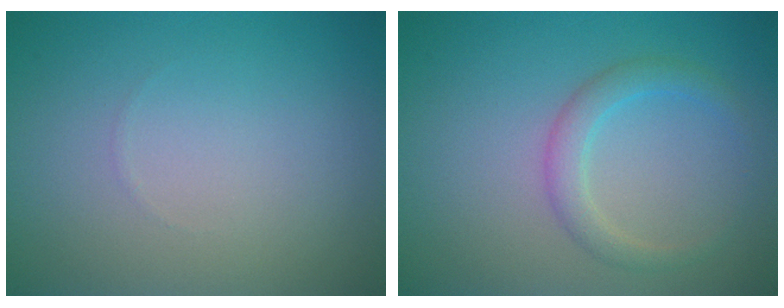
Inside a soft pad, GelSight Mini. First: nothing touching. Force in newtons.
{"total": 2.3, "press": 2.2, "slide": 0.1}